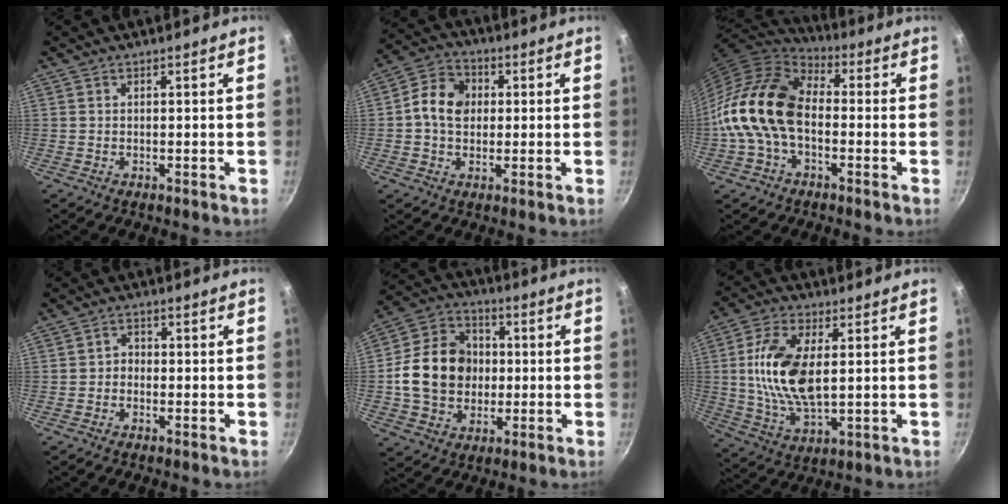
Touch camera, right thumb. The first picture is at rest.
{"total": 8.8, "force": [0.7, 6.9, 5.3], "torque": [-0.075, 0.015, -0.007]}
{"total": 16.0, "force": [-2.1, 10.5, 11.9], "torque": [-0.206, 0.040, -0.058]}
{"total": 2.0, "force": [-0.7, 1.7, 0.9], "torque": [-0.004, 0.013, -0.017]}
{"total": 16.0, "force": [-0.2, 13.2, 9.1], "torque": [-0.131, 0.026, -0.010]}
{"total": 14.3, "force": [2.0, 7.3, 12.2], "torque": [-0.230, -0.001, 0.039]}